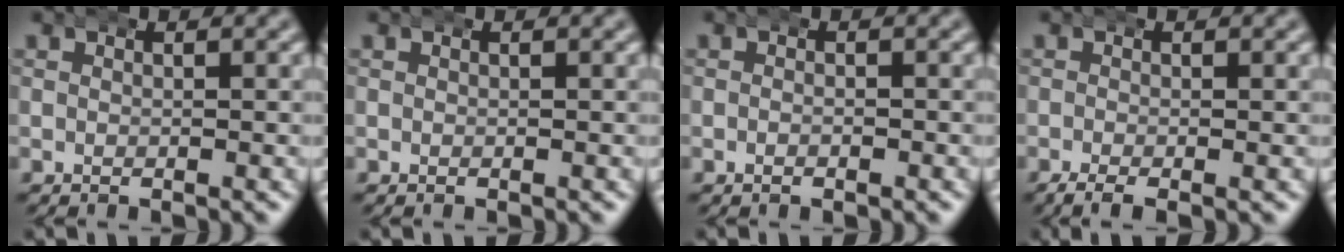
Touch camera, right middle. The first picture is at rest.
{"total": 0.0}
{"total": 0.8, "force": [-0.6, 0.3, 0.4], "torque": [-0.007, 0.002, -0.013]}
{"total": 2.0, "force": [-1.5, 0.4, 1.2], "torque": [-0.024, -0.006, -0.024]}